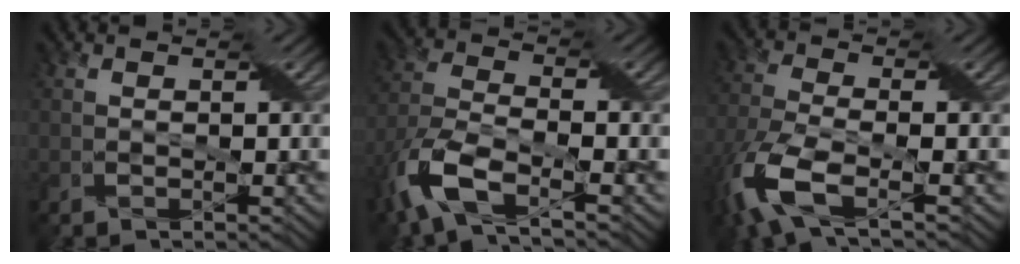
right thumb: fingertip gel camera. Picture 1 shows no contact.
{"total": 9.7, "force": [-5.6, 3.4, 7.1], "torque": [-0.166, -0.013, -0.124]}
{"total": 10.0, "force": [-5.0, 3.5, 8.0], "torque": [-0.193, -0.019, -0.106]}